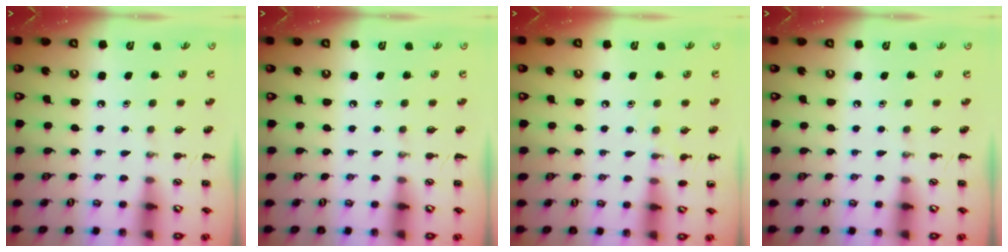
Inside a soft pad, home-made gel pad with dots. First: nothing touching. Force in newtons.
{"total": 0.0}
{"total": 6.5, "press": 6.2, "slide": 1.9}
{"total": 0.0}